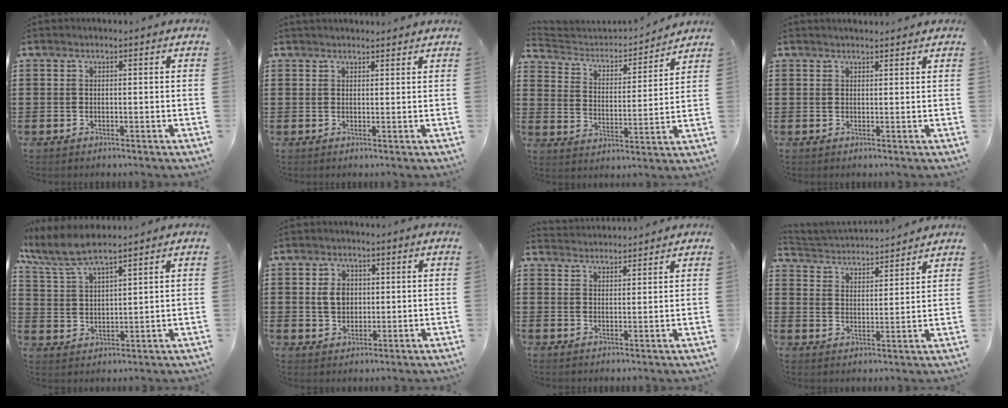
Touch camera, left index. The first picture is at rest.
{"total": 1.4, "force": [1.3, 0.2, 0.1], "torque": [-0.005, 0.001, 0.026]}
{"total": 3.5, "force": [3.2, 1.3, 0.4], "torque": [-0.034, -0.028, 0.047]}
{"total": 1.2, "force": [1.1, 0.2, 0.2], "torque": [-0.005, 0.000, 0.022]}
{"total": 6.6, "force": [5.7, 1.1, 3.2], "torque": [-0.084, -0.019, 0.101]}
{"total": 4.3, "force": [0.5, 3.3, 2.7], "torque": [-0.056, 0.009, 0.004]}
{"total": 2.6, "force": [2.6, 0.0, -0.5], "torque": [0.001, -0.008, 0.049]}
{"total": 3.2, "force": [3.2, 0.3, -0.1], "torque": [-0.019, -0.024, 0.052]}